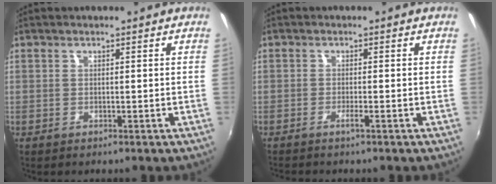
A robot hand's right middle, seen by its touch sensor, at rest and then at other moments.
{"total": 1.3, "force": [-0.9, -0.4, 0.8], "torque": [-0.021, 0.003, -0.018]}